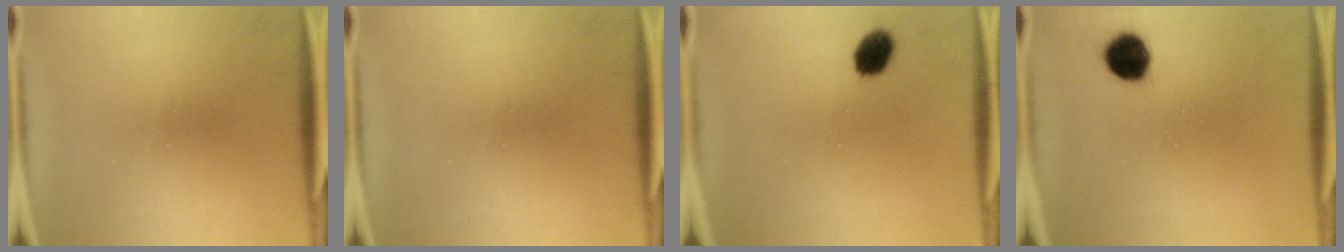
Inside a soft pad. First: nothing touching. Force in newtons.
{"total": 0.0}
{"total": 5.3}
{"total": 6.9}